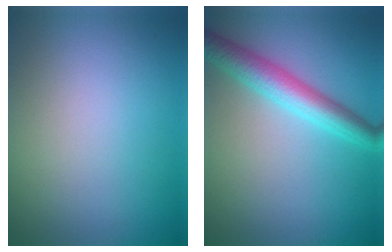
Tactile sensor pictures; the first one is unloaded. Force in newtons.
{"total": 5.0, "press": 5.0, "slide": 0.3}